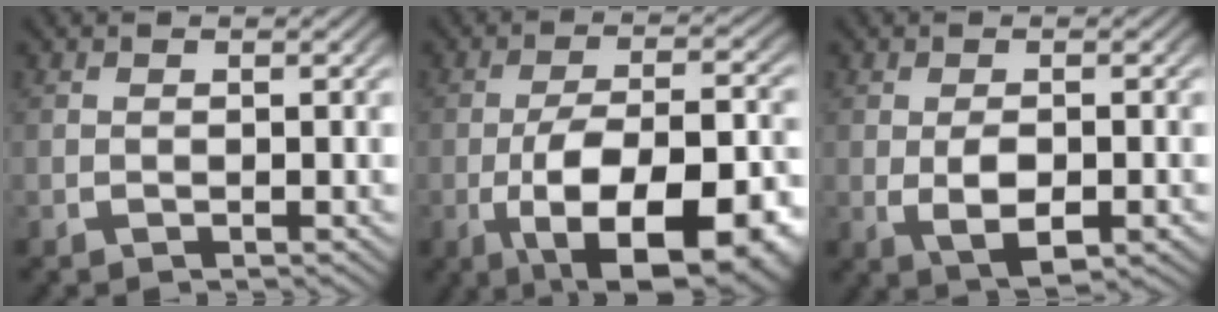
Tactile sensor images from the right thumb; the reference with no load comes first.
{"total": 14.4, "force": [-4.4, 7.8, 11.3], "torque": [-0.217, -0.064, -0.030]}
{"total": 5.1, "force": [-1.0, 3.1, 3.9], "torque": [-0.093, -0.026, 0.000]}